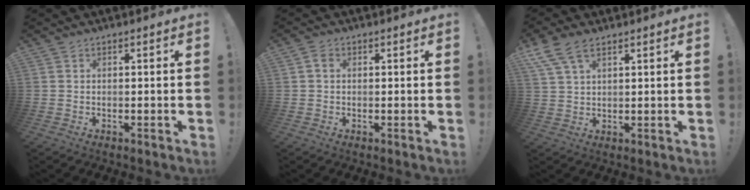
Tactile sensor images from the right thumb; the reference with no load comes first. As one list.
[{"total": 1.7, "force": [0.2, 1.2, 1.2], "torque": [-0.018, 0.002, 0.002]}, {"total": 7.9, "force": [4.8, 3.9, 4.9], "torque": [-0.097, -0.008, 0.097]}]